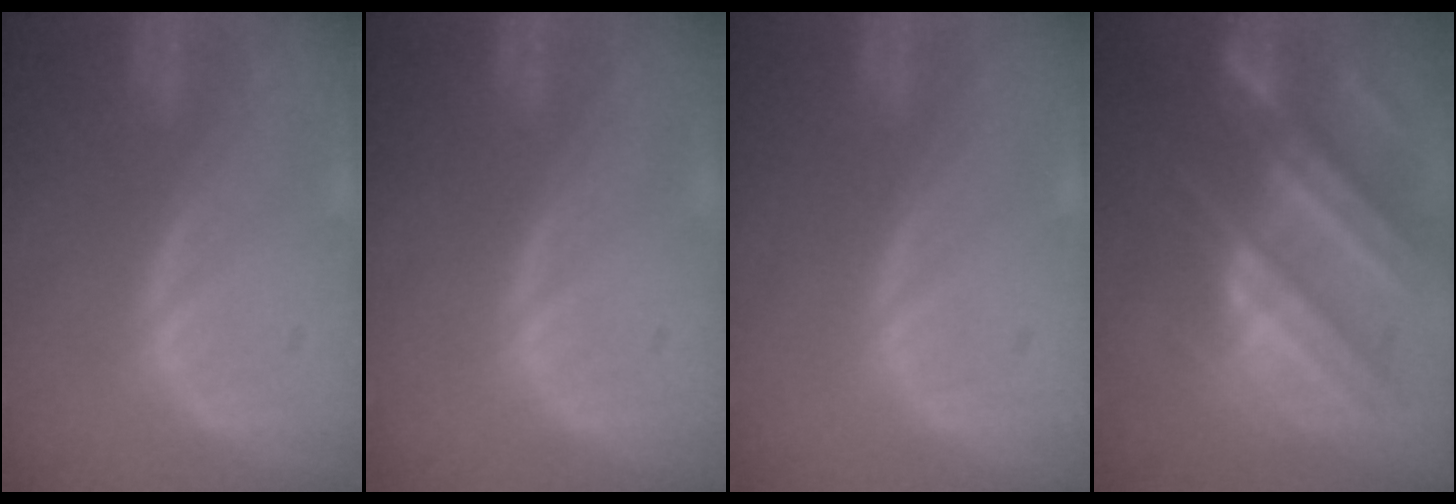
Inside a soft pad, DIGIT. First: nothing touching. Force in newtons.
{"total": 0.0}
{"total": 0.0}
{"total": 11.2, "press": 9.9, "slide": 5.2}